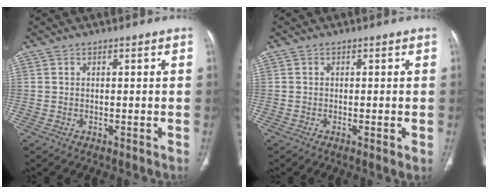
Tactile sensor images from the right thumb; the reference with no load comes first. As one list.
[{"total": 1.4, "force": [-0.3, 0.2, 1.3], "torque": [-0.031, -0.006, -0.007]}]